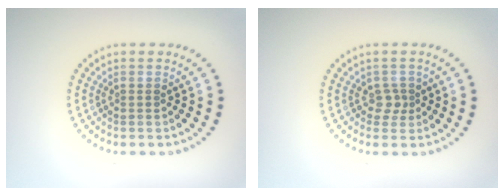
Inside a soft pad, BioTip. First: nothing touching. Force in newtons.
{"total": 1.4, "press": 1.1, "slide": 0.9}